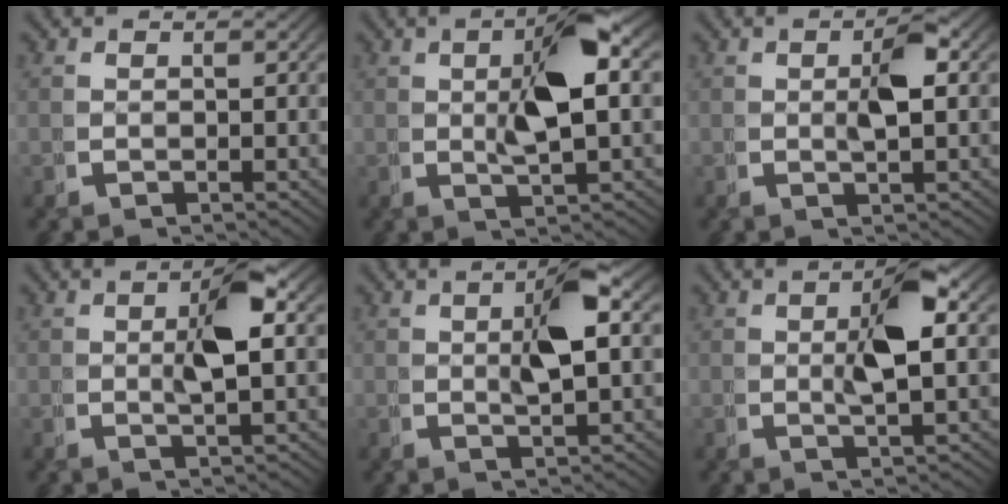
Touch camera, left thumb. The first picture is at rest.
{"total": 6.5, "force": [1.2, 1.8, 6.2], "torque": [-0.101, 0.011, 0.019]}
{"total": 3.0, "force": [0.6, 1.0, 2.7], "torque": [-0.048, 0.005, 0.006]}
{"total": 4.3, "force": [0.8, 1.2, 4.0], "torque": [-0.069, 0.008, 0.010]}
{"total": 4.7, "force": [1.1, 1.2, 4.4], "torque": [-0.072, 0.011, 0.017]}
{"total": 4.8, "force": [0.9, 1.4, 4.6], "torque": [-0.080, 0.007, 0.013]}